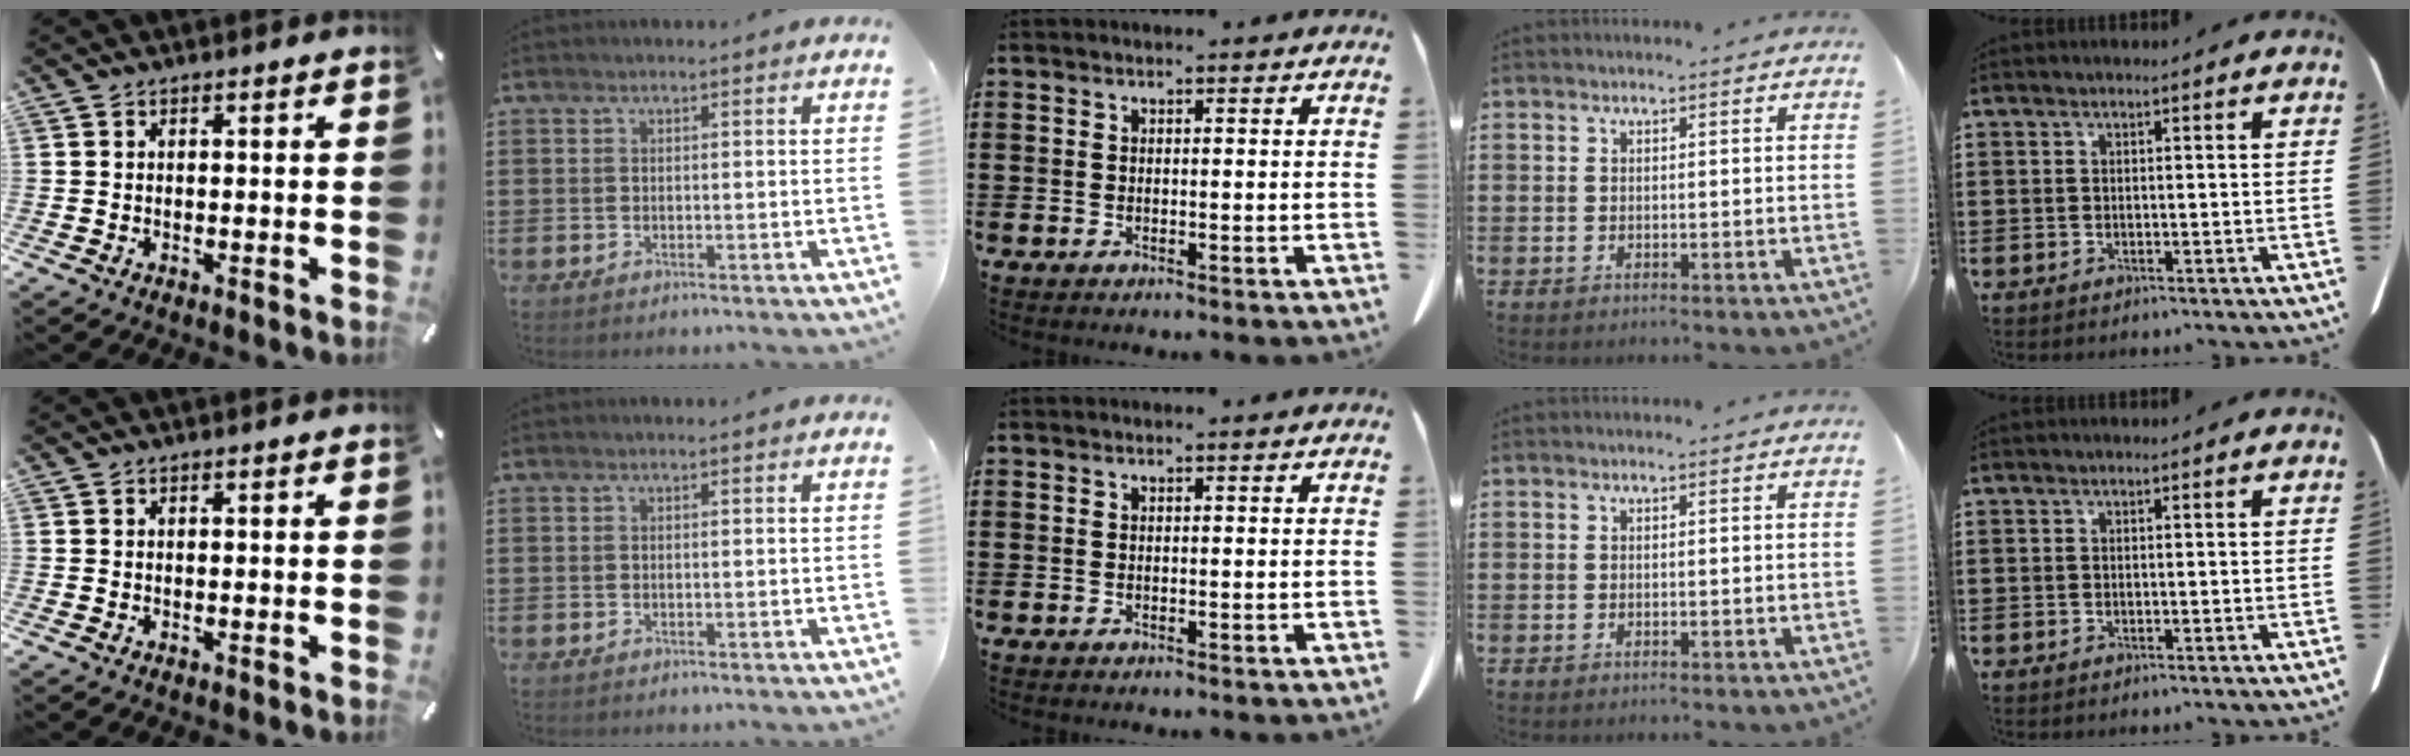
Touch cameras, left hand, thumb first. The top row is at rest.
{}